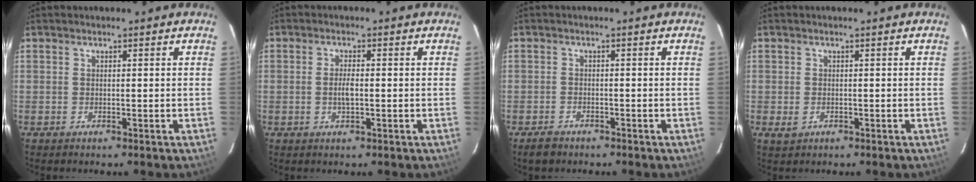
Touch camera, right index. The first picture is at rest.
{"total": 3.0, "force": [-0.3, 1.0, 2.8], "torque": [-0.051, 0.002, -0.005]}
{"total": 2.9, "force": [-2.2, 1.5, 0.9], "torque": [-0.028, 0.002, -0.037]}
{"total": 2.0, "force": [-0.7, 1.5, 1.1], "torque": [-0.018, -0.003, -0.012]}